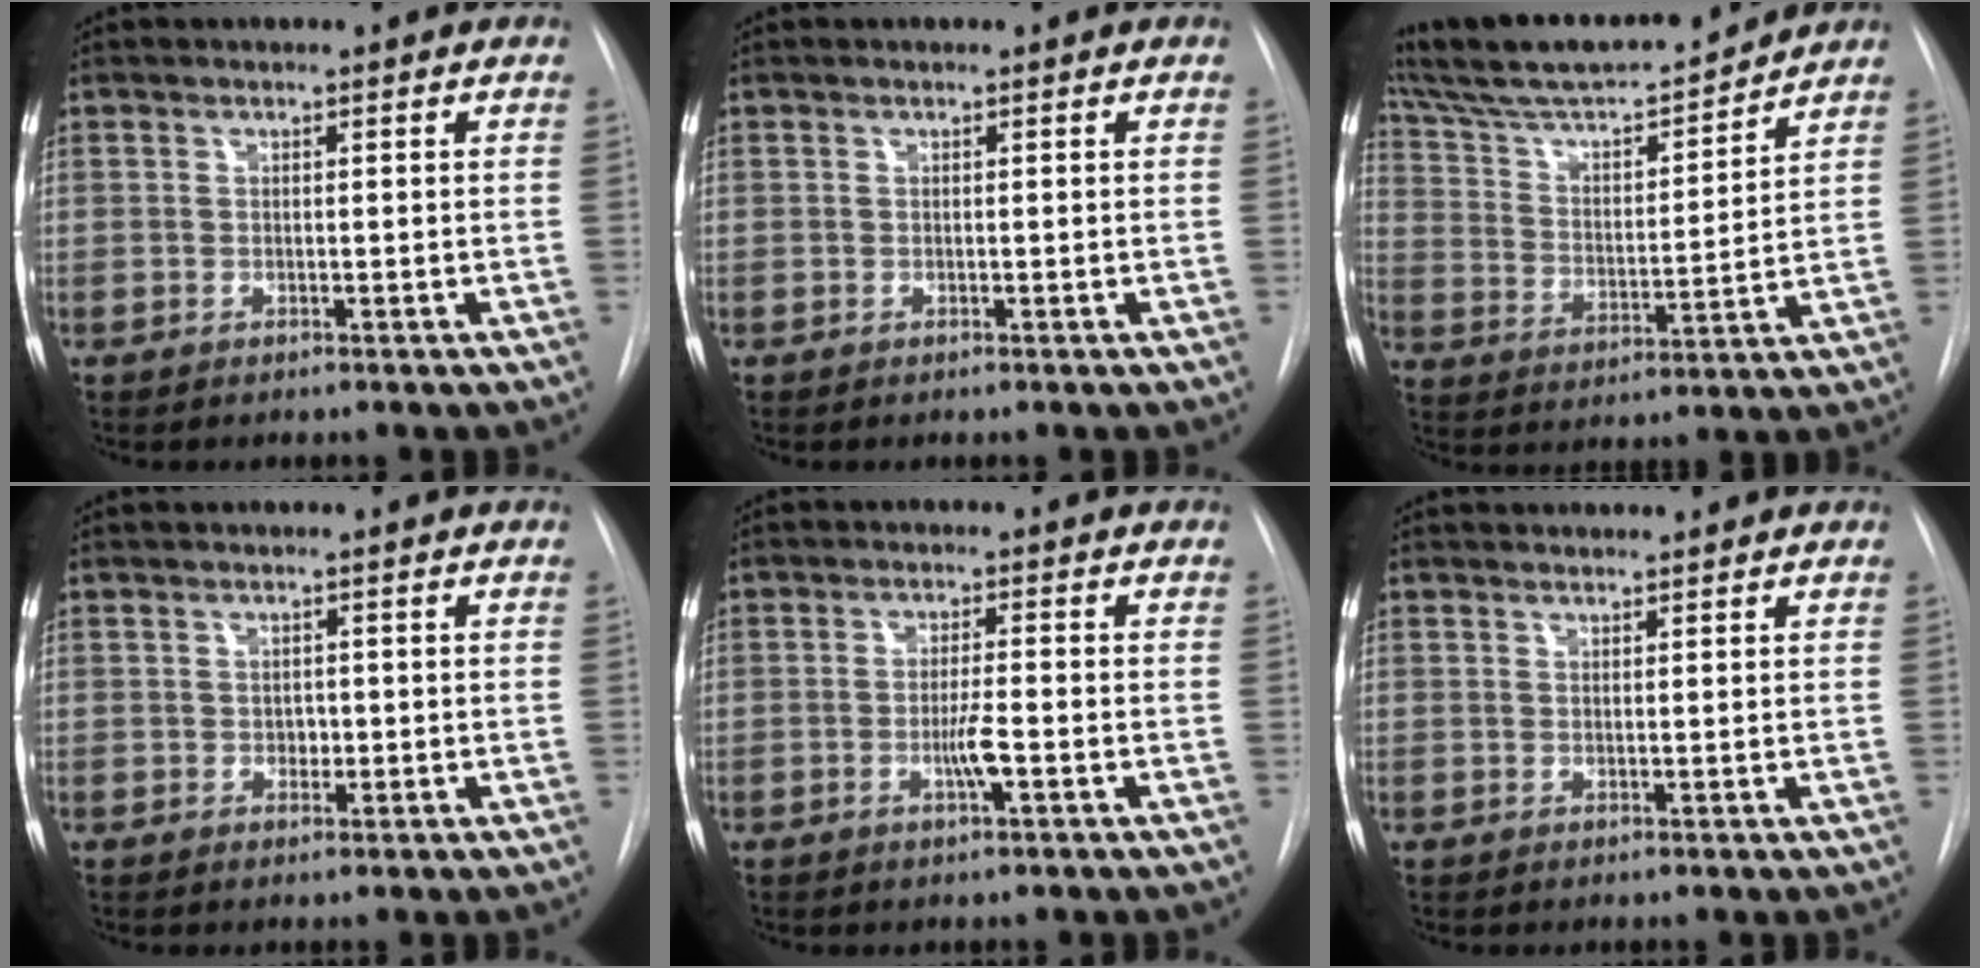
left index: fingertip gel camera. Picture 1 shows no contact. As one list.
[{"total": 0.0}, {"total": 19.3, "force": [17.3, 2.3, 8.2], "torque": [-0.147, 0.014, 0.289]}, {"total": 1.0, "force": [0.0, 0.9, 0.5], "torque": [-0.006, 0.001, 0.000]}, {"total": 3.1, "force": [-1.1, 0.1, 2.9], "torque": [-0.056, -0.002, -0.021]}, {"total": 1.4, "force": [1.4, 0.1, -0.1], "torque": [-0.005, 0.012, 0.027]}]